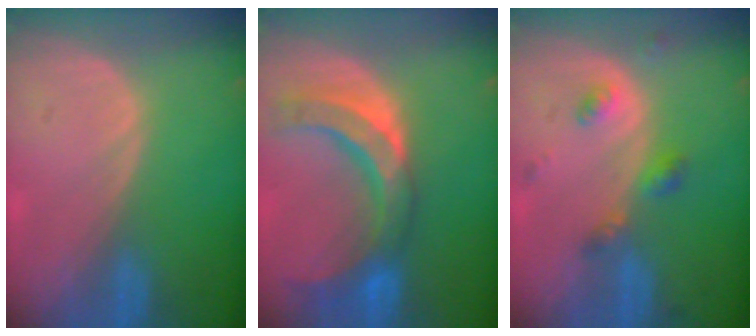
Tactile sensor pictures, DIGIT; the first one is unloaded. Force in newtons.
{"total": 10.3, "press": 9.5, "slide": 4.0}
{"total": 4.3, "press": 4.1, "slide": 1.3}